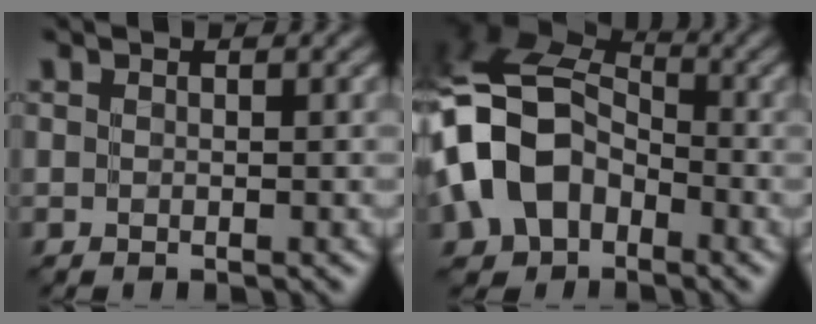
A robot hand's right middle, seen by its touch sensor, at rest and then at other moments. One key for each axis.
{"total": 12.6, "fx": -3.4, "fy": 9.1, "fz": 8.0, "tx": -0.178, "ty": -0.001, "tz": -0.082}